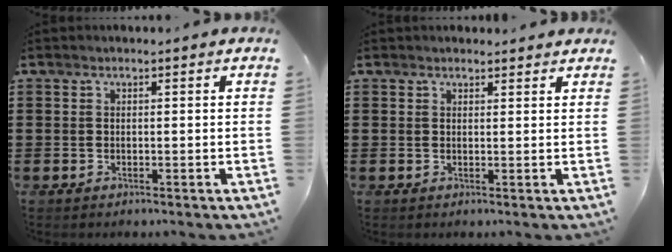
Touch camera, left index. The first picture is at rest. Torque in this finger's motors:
{"motor_torque": [1.16, -0.98, -0.04, -0.07]}